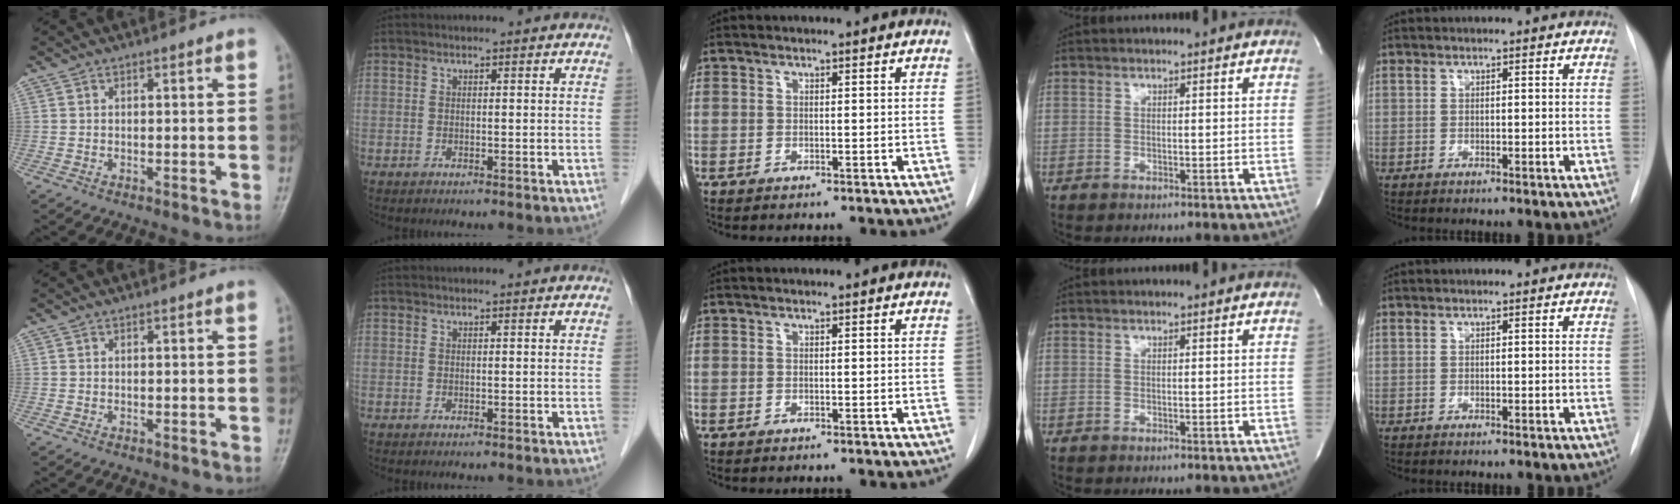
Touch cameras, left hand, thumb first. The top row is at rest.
{}